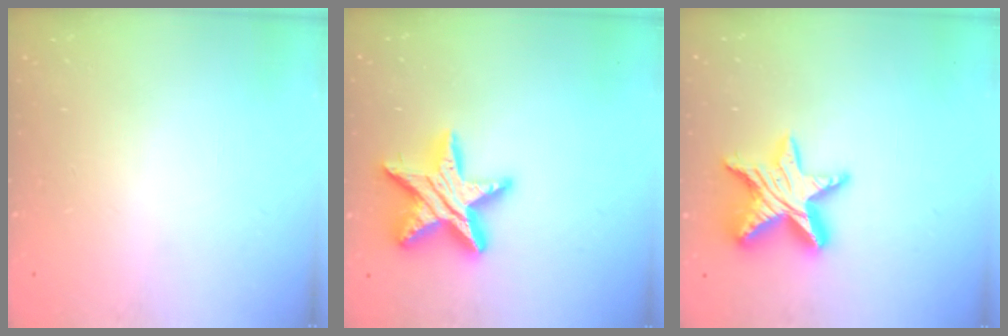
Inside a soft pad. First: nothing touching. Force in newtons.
{"total": 16.7, "press": 16.6, "slide": 1.5}
{"total": 14.8, "press": 14.8, "slide": 0.8}